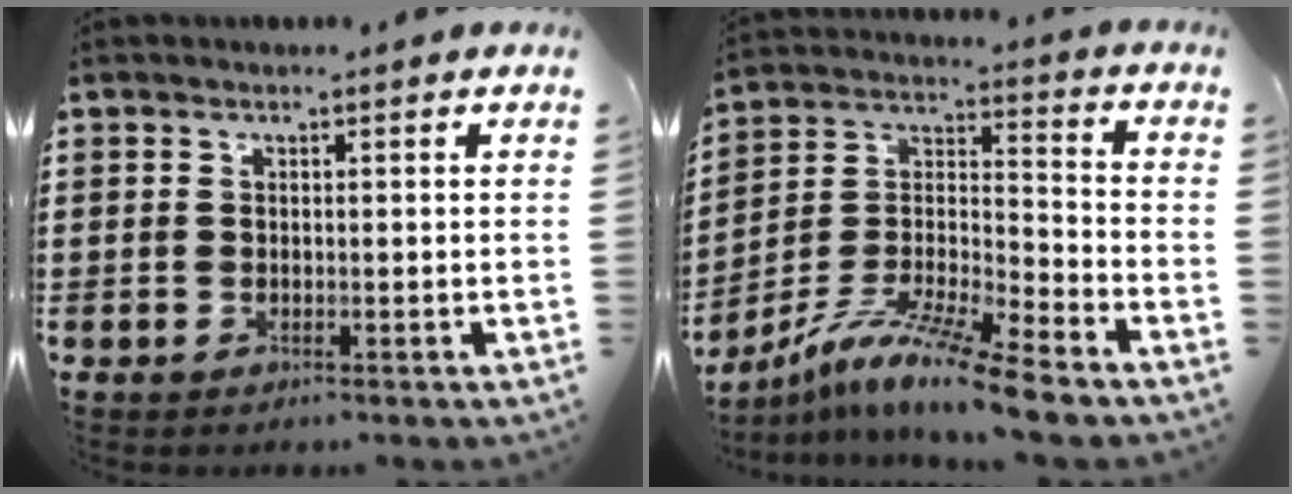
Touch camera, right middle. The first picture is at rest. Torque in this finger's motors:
{"motor_torque": [2.14, 0.00, 0.71, 0.21]}